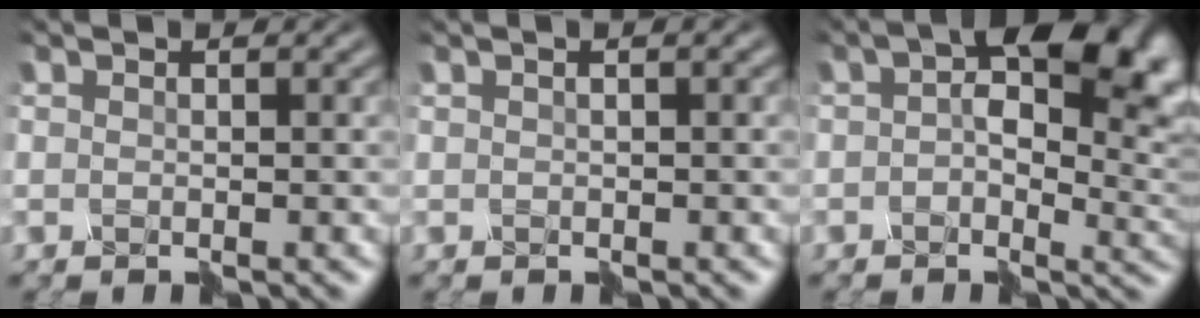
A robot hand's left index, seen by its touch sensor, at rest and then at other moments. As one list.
[{"total": 1.5, "force": [0.1, 0.6, 1.3], "torque": [-0.007, 0.009, 0.008]}, {"total": 11.3, "force": [2.8, 6.4, 8.9], "torque": [-0.115, 0.015, 0.031]}]